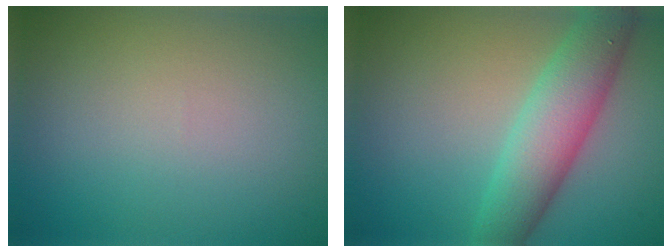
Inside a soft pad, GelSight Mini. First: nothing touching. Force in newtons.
{"total": 5.7, "press": 5.7, "slide": 0.1}